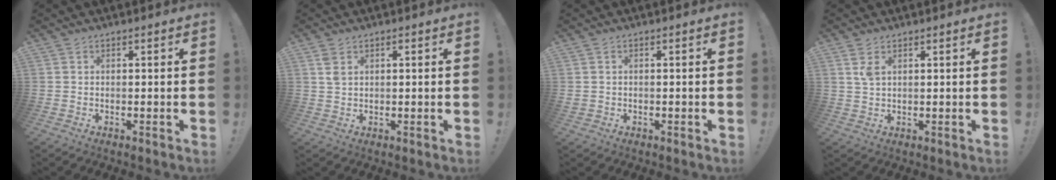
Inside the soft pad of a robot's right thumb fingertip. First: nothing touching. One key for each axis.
{"total": 2.7, "fx": 1.0, "fy": 1.7, "fz": 1.8, "tx": -0.036, "ty": 0.004, "tz": 0.018}
{"total": 0.8, "fx": -0.1, "fy": 0.8, "fz": 0.2, "tx": -0.004, "ty": 0.002, "tz": -0.001}
{"total": 2.9, "fx": 1.4, "fy": 1.3, "fz": 2.2, "tx": -0.036, "ty": -0.003, "tz": 0.023}